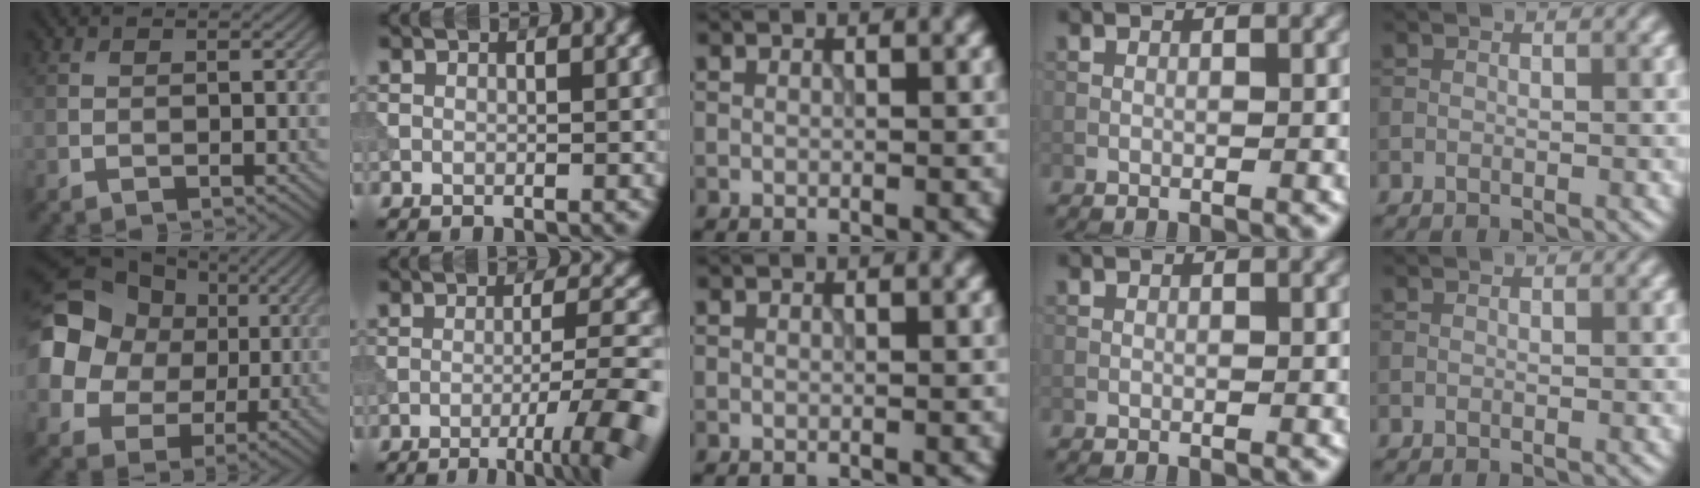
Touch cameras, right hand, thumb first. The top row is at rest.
{"thumb": {"total": 17.3, "force": [3.5, 14.9, 8.1], "torque": [-0.257, 0.027, 0.054]}, "index": {"total": 7.5, "force": [-3.6, 1.2, 6.5], "torque": [-0.091, 0.005, -0.053]}}